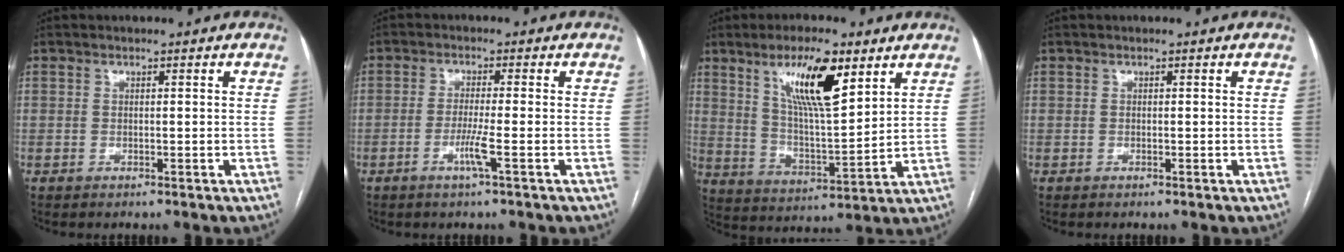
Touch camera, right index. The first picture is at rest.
{"total": 3.5, "force": [-1.5, -0.6, 3.1], "torque": [-0.062, -0.007, -0.033]}
{"total": 12.9, "force": [7.1, 2.6, 10.5], "torque": [-0.189, -0.001, 0.129]}
{"total": 0.0}